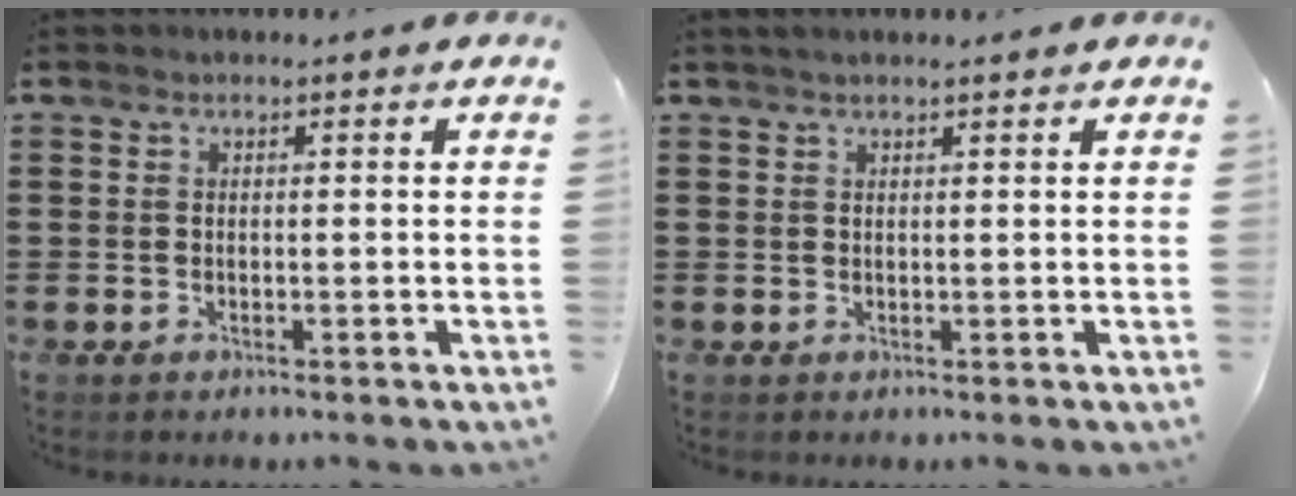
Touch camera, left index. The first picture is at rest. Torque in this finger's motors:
{"motor_torque": [0.36, 0.28, 0.00, 0.00]}